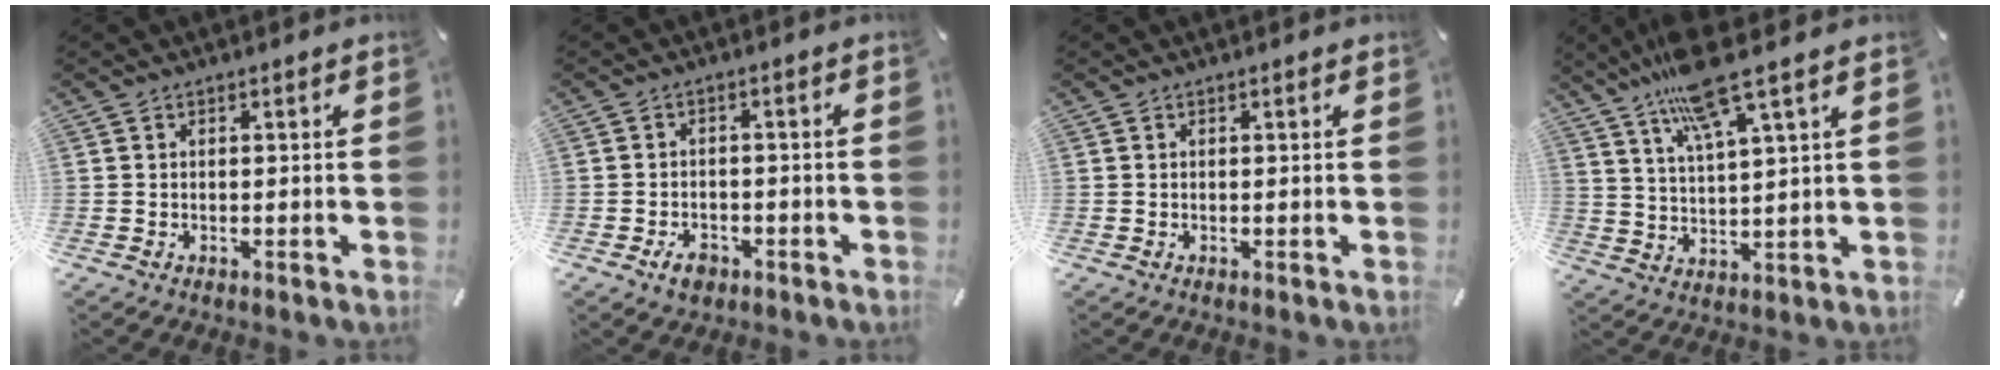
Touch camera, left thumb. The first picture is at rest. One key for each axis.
{"total": 4.1, "fx": -2.4, "fy": 2.7, "fz": 2.1, "tx": -0.040, "ty": 0.010, "tz": -0.044}
{"total": 0.0}
{"total": 12.3, "fx": 8.6, "fy": 1.8, "fz": 8.6, "tx": -0.172, "ty": -0.023, "tz": 0.148}